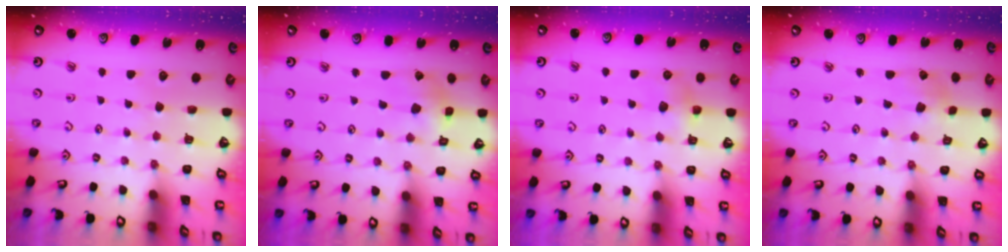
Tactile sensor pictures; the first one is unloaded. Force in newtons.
{"total": 2.5, "press": 2.5, "slide": 0.4}
{"total": 4.4, "press": 4.3, "slide": 0.3}
{"total": 2.8, "press": 2.8, "slide": 0.3}